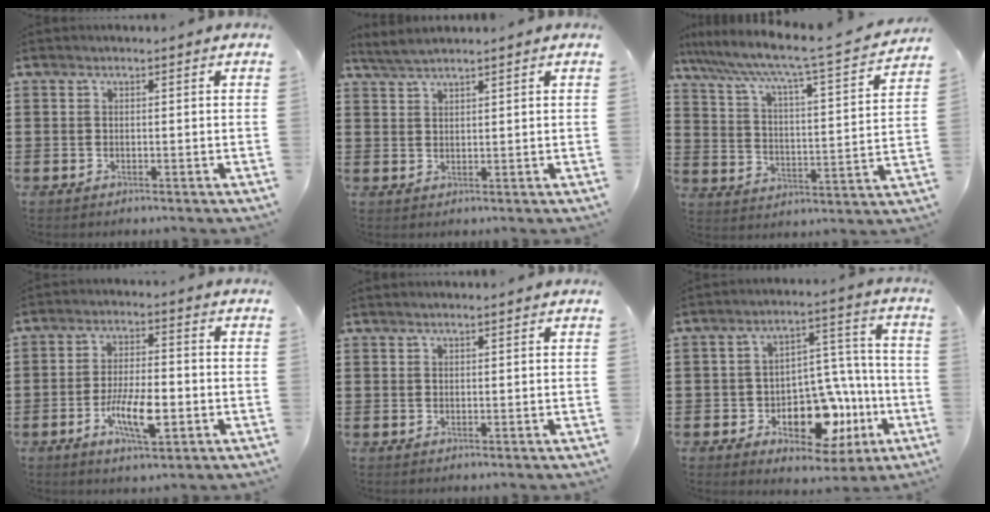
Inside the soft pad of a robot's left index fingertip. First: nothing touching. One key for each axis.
{"total": 2.3, "fx": 2.1, "fy": -0.1, "fz": 0.9, "tx": -0.023, "ty": 0.003, "tz": 0.041}
{"total": 5.9, "fx": 4.8, "fy": -0.5, "fz": 3.4, "tx": -0.090, "ty": -0.049, "tz": 0.066}
{"total": 8.1, "fx": -2.5, "fy": 2.8, "fz": 7.2, "tx": -0.143, "ty": -0.004, "tz": -0.046}
{"total": 1.0, "fx": 0.8, "fy": -0.1, "fz": 0.6, "tx": -0.011, "ty": 0.000, "tz": 0.014}
{"total": 9.5, "fx": -3.4, "fy": 6.6, "fz": 5.9, "tx": -0.092, "ty": 0.008, "tz": -0.049}